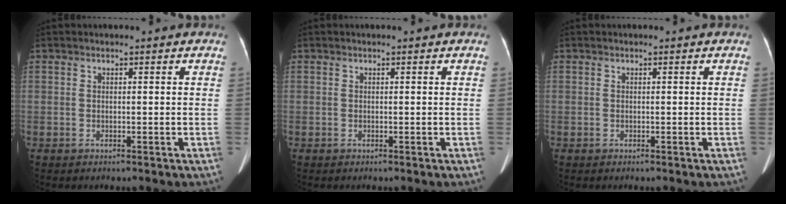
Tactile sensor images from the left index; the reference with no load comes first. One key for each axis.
{"total": 0.0}
{"total": 0.0}